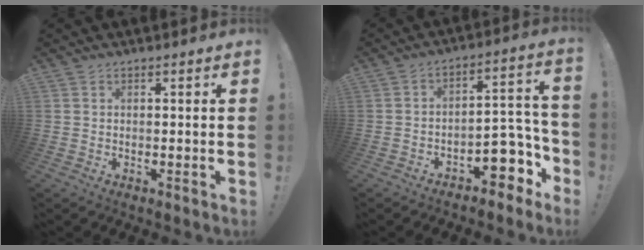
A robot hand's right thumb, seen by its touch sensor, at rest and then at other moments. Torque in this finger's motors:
{"motor_torque": [1.46, 0.60, 0.70, -0.71, 0.00]}